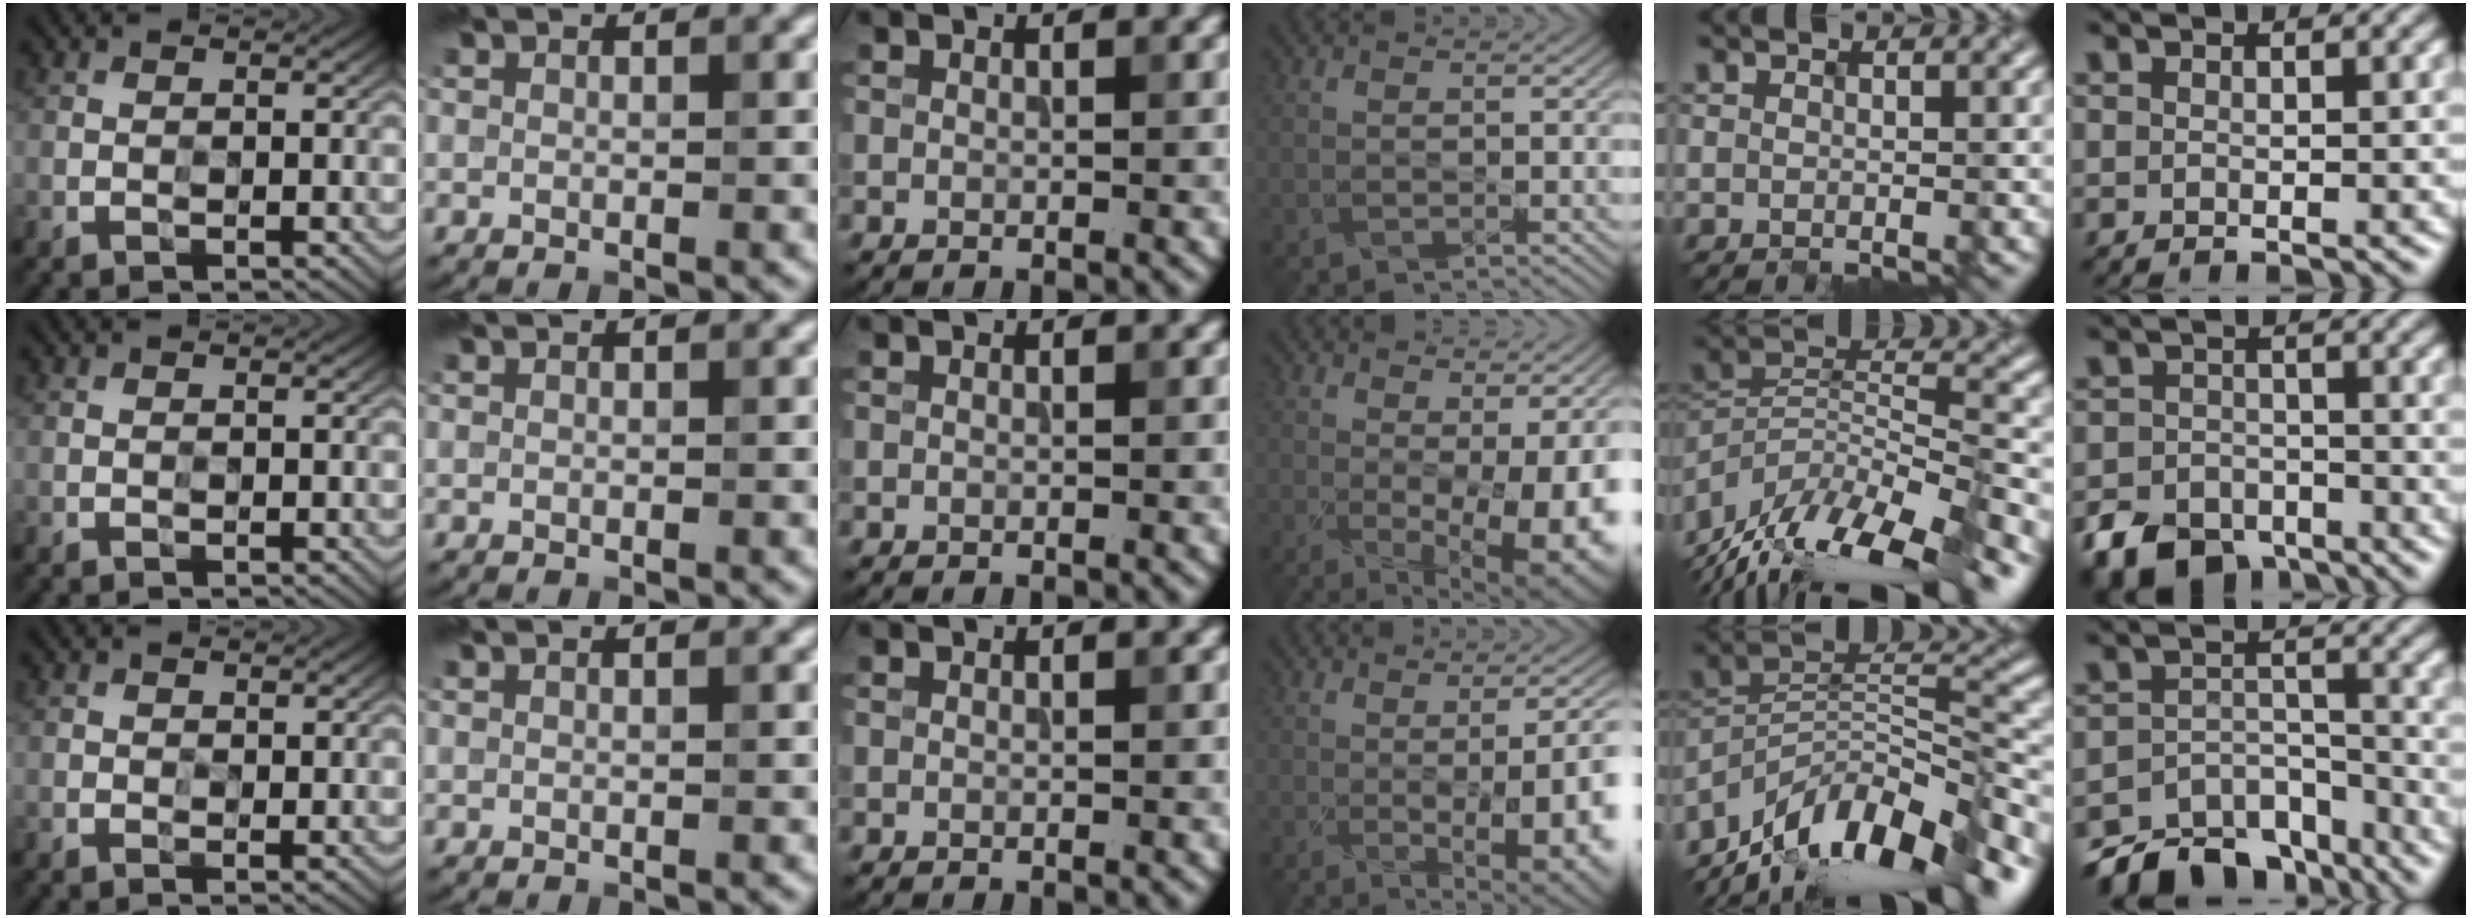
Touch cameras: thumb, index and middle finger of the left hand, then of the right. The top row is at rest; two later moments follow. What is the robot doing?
{"motion": "close", "object": "medicine box"}